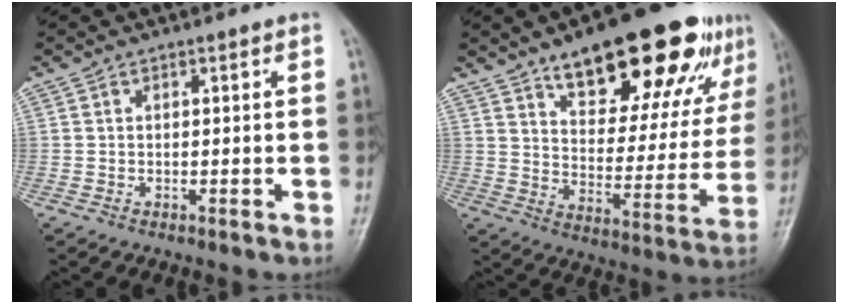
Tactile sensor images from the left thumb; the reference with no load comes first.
{"total": 24.7, "force": [15.3, 9.6, 17.0], "torque": [-0.192, -0.046, 0.225]}